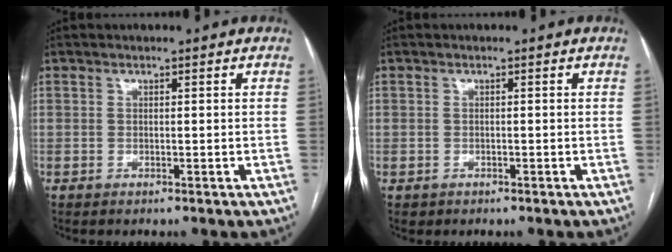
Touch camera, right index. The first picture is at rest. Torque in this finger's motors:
{"motor_torque": [-0.11, 0.05, -0.54, -0.08]}